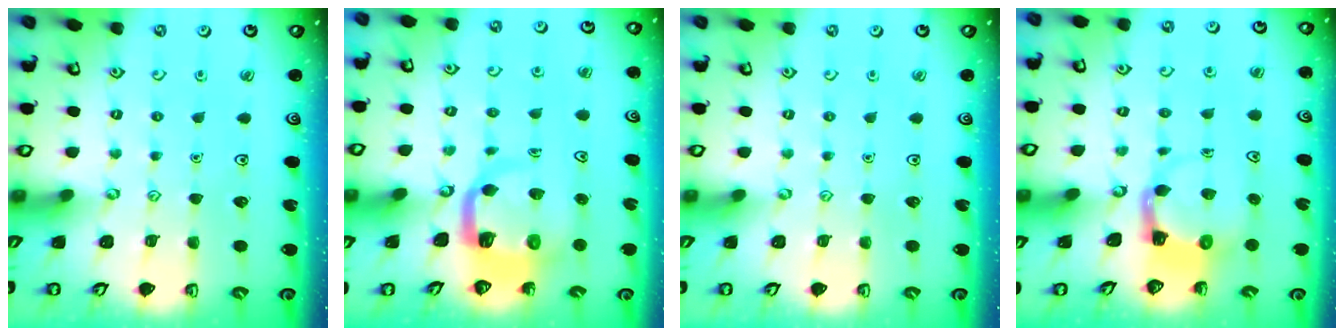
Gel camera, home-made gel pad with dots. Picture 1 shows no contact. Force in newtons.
{"total": 7.1, "press": 7.0, "slide": 1.0}
{"total": 0.0}
{"total": 3.6, "press": 3.6, "slide": 0.4}